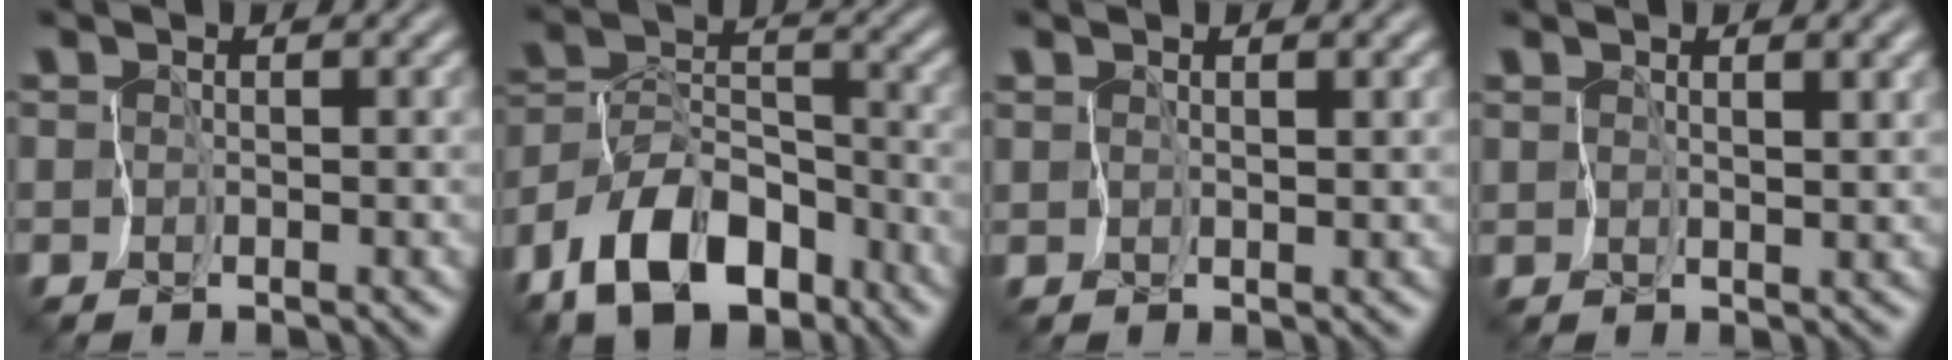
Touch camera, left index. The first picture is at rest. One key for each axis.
{"total": 9.7, "fx": -6.9, "fy": 4.7, "fz": 5.0, "tx": -0.082, "ty": 0.013, "tz": -0.131}
{"total": 0.8, "fx": 0.7, "fy": -0.2, "fz": 0.2, "tx": -0.002, "ty": 0.002, "tz": 0.020}
{"total": 2.2, "fx": 1.4, "fy": 0.6, "fz": 1.6, "tx": -0.022, "ty": 0.001, "tz": 0.033}